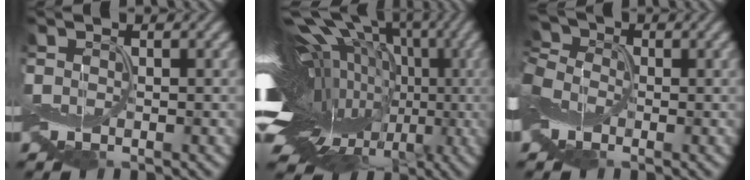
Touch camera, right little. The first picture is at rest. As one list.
[{"total": 20.9, "force": [2.6, 13.9, 15.4], "torque": [-0.227, 0.042, -0.010]}, {"total": 6.7, "force": [-1.8, 5.2, 3.8], "torque": [-0.103, -0.003, -0.045]}]